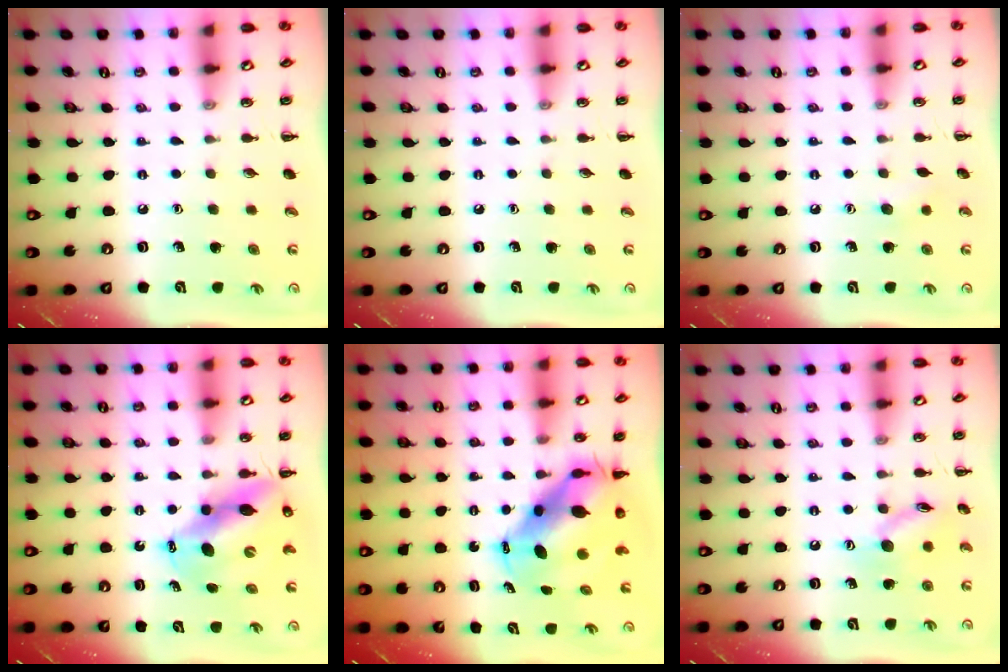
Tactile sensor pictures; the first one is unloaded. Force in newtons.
{"total": 0.0}
{"total": 5.5, "press": 5.3, "slide": 1.2}
{"total": 13.0, "press": 12.5, "slide": 3.3}
{"total": 10.4, "press": 10.1, "slide": 2.7}
{"total": 10.5, "press": 10.5, "slide": 0.5}